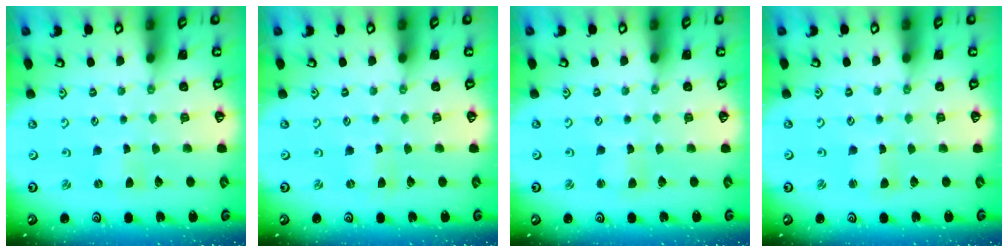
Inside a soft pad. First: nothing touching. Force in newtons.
{"total": 0.0}
{"total": 1.4, "press": 1.4, "slide": 0.2}
{"total": 0.8, "press": 0.8, "slide": 0.2}